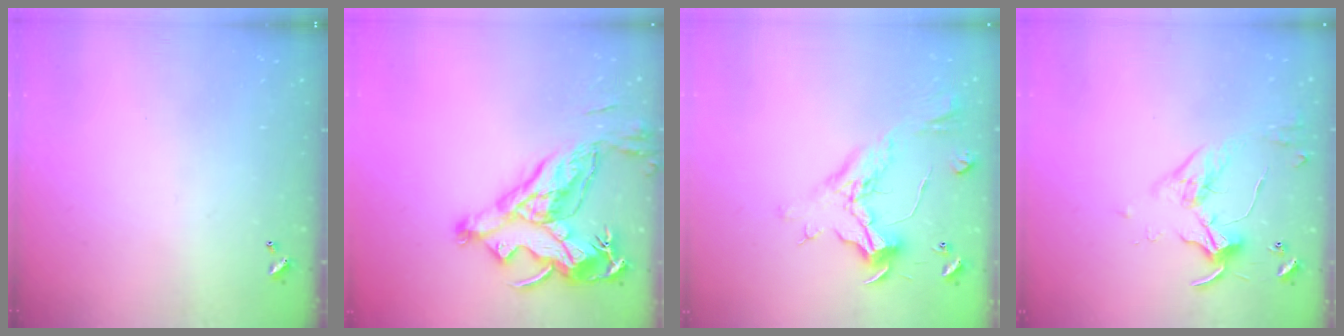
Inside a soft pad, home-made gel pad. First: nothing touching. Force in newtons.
{"total": 13.5, "press": 13.3, "slide": 2.4}
{"total": 1.1, "press": 0.5, "slide": 1.0}
{"total": 3.4, "press": 3.3, "slide": 0.7}